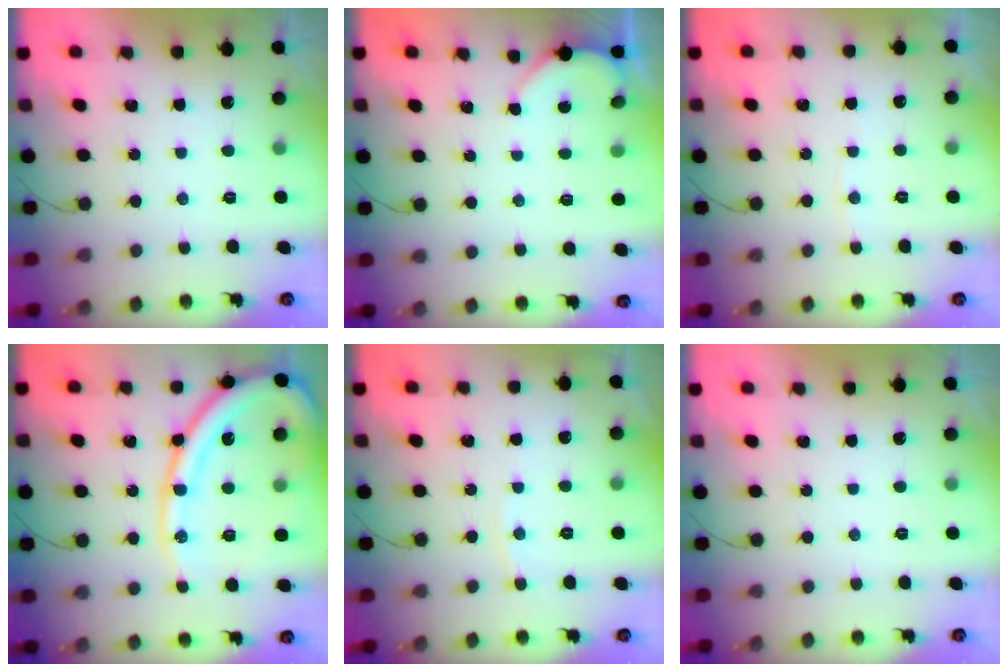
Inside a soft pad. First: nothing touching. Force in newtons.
{"total": 2.0, "press": 2.0, "slide": 0.2}
{"total": 2.5, "press": 2.5, "slide": 0.3}
{"total": 17.8, "press": 17.7, "slide": 2.3}
{"total": 2.8, "press": 2.8, "slide": 0.4}
{"total": 0.0}